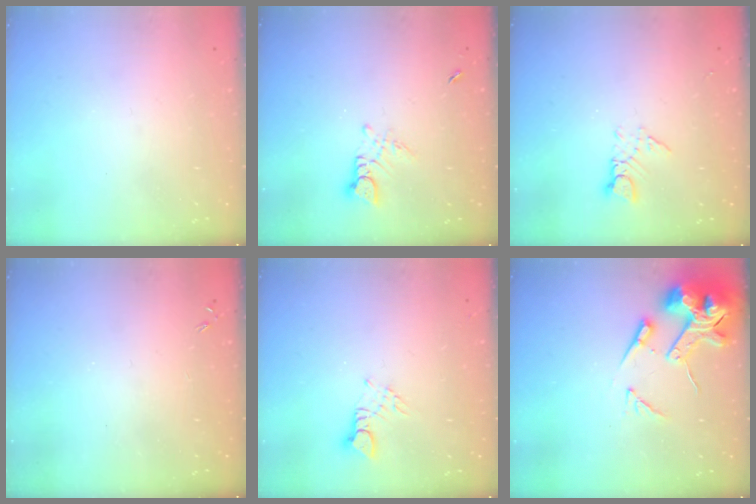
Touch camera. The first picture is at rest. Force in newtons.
{"total": 3.2, "press": 3.2, "slide": 0.3}
{"total": 3.0, "press": 3.0, "slide": 0.3}
{"total": 0.0}
{"total": 2.9, "press": 2.9, "slide": 0.2}
{"total": 15.5, "press": 15.3, "slide": 2.1}